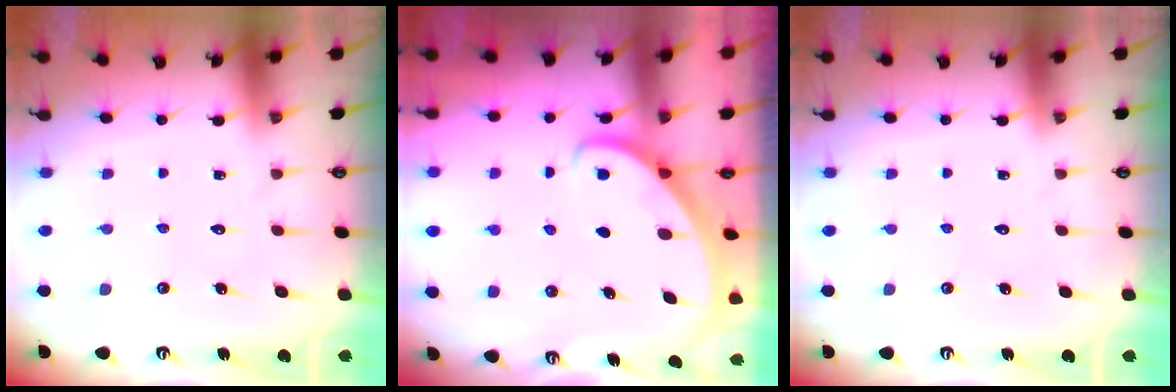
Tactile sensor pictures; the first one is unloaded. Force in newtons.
{"total": 2.6, "press": 2.6, "slide": 0.2}
{"total": 0.0}